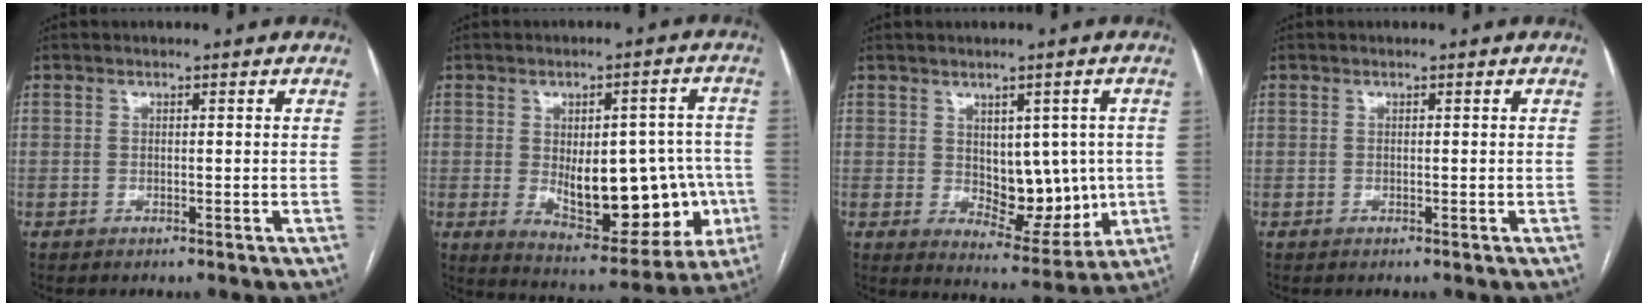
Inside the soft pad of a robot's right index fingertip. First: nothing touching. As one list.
[{"total": 16.4, "force": [-2.3, 7.8, 14.3], "torque": [-0.190, 0.015, -0.007]}, {"total": 9.2, "force": [0.3, 5.3, 7.5], "torque": [-0.091, 0.000, 0.026]}, {"total": 0.0}]